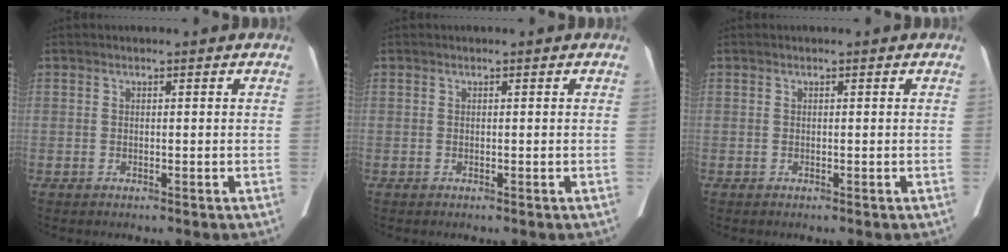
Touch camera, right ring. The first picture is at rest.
{"total": 0.0}
{"total": 0.0}